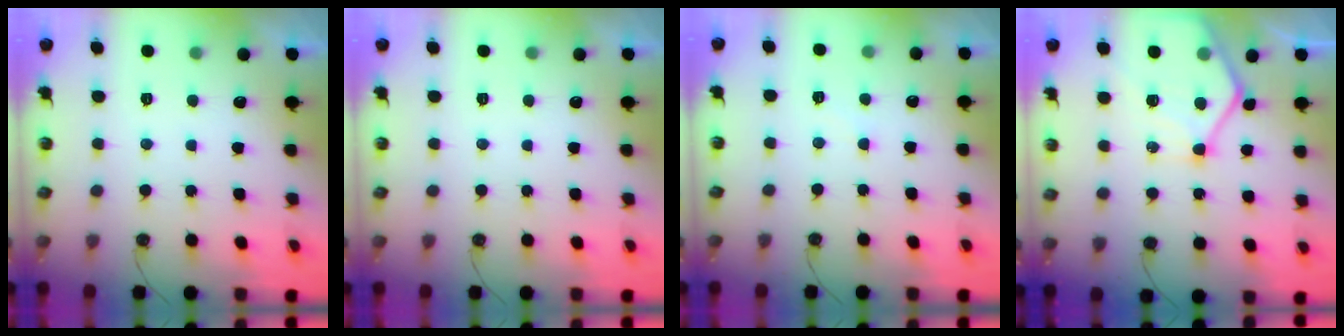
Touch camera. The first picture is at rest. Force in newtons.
{"total": 0.0}
{"total": 3.1, "press": 3.1, "slide": 0.4}
{"total": 14.1, "press": 14.0, "slide": 1.3}